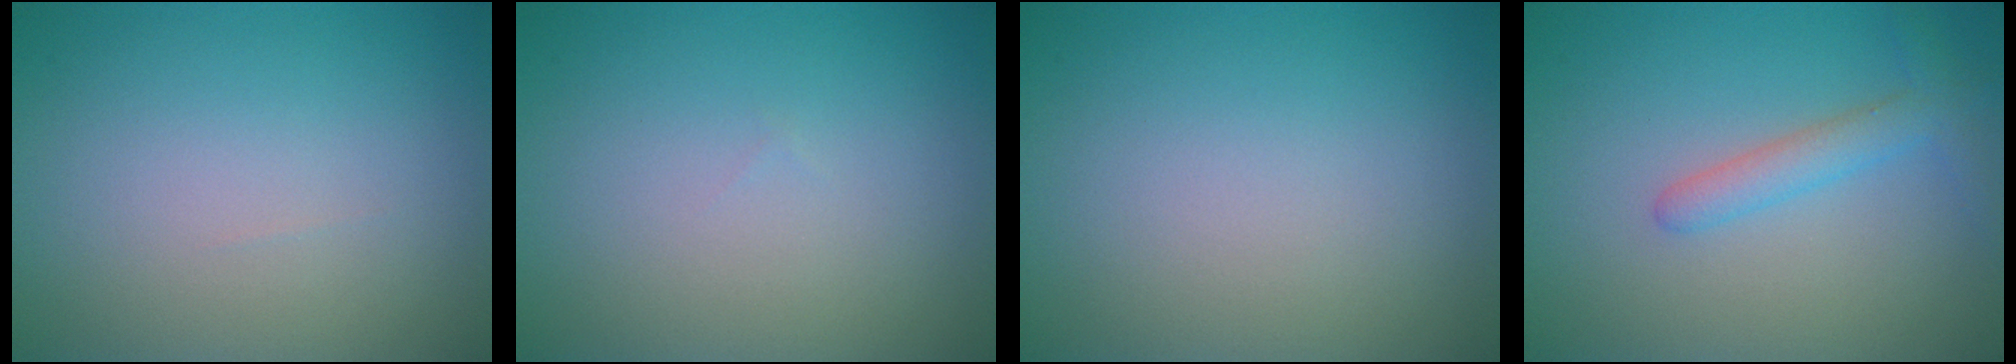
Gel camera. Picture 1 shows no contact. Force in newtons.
{"total": 0.0}
{"total": 0.0}
{"total": 2.4, "press": 2.4, "slide": 0.1}